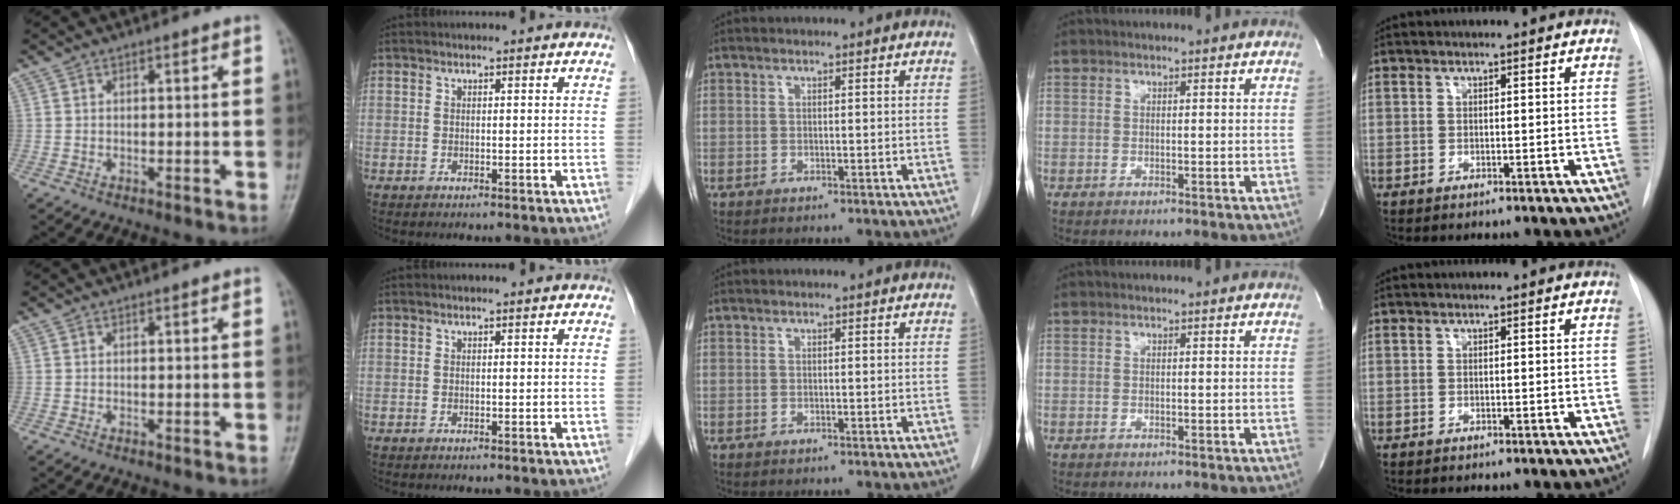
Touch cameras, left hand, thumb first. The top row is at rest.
{}